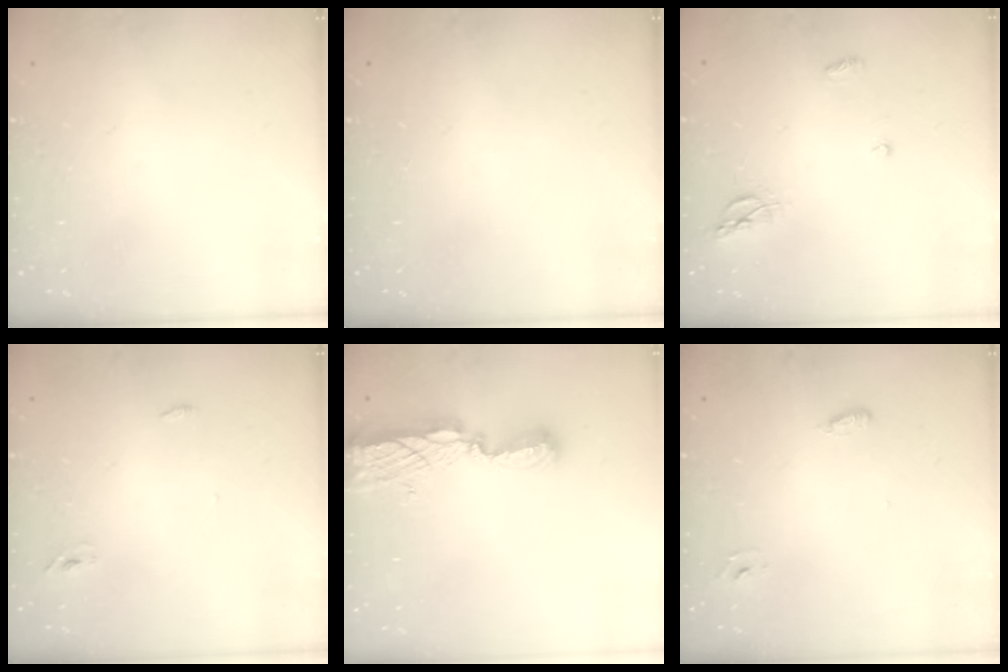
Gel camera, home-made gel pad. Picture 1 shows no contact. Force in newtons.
{"total": 0.0}
{"total": 6.5, "press": 6.5, "slide": 0.1}
{"total": 3.0, "press": 2.8, "slide": 1.1}
{"total": 8.3, "press": 8.3, "slide": 0.8}
{"total": 2.6, "press": 2.5, "slide": 0.6}